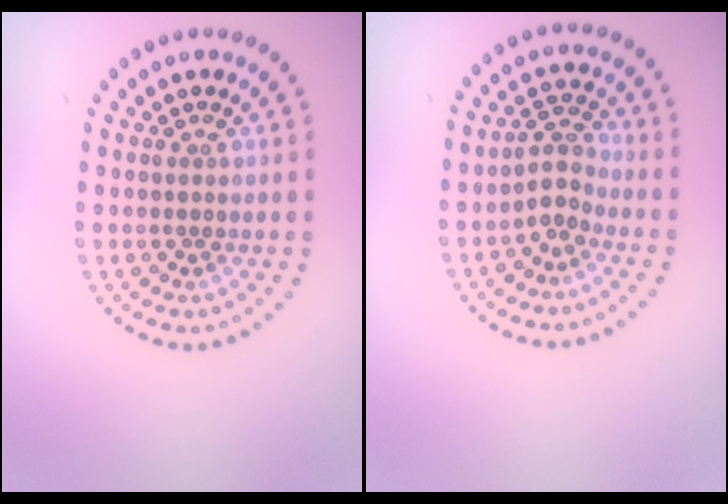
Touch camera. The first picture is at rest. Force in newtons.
{"total": 2.2, "press": 1.6, "slide": 1.4}